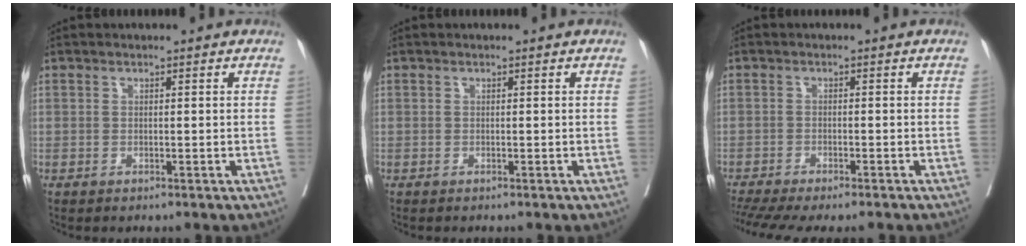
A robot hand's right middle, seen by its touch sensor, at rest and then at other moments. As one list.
[{"total": 0.0}, {"total": 11.4, "force": [-9.7, 1.8, 5.8], "torque": [-0.094, -0.012, -0.140]}]